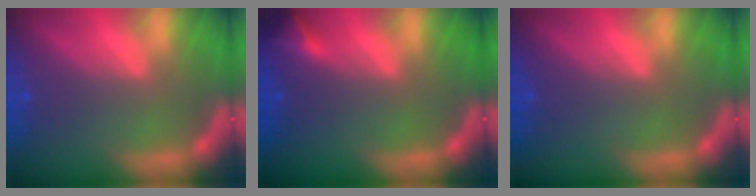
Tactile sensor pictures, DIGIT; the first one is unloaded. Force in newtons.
{"total": 1.9}
{"total": 0.0}